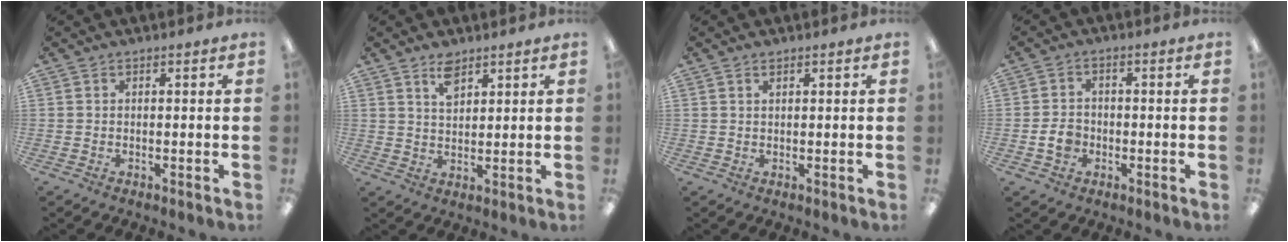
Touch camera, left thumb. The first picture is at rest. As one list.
[{"total": 5.0, "force": [3.5, 2.5, 2.6], "torque": [-0.043, -0.009, 0.062]}, {"total": 0.9, "force": [0.7, 0.5, 0.5], "torque": [-0.011, 0.000, 0.012]}, {"total": 4.4, "force": [-1.3, 3.3, 2.4], "torque": [-0.046, 0.007, -0.025]}]